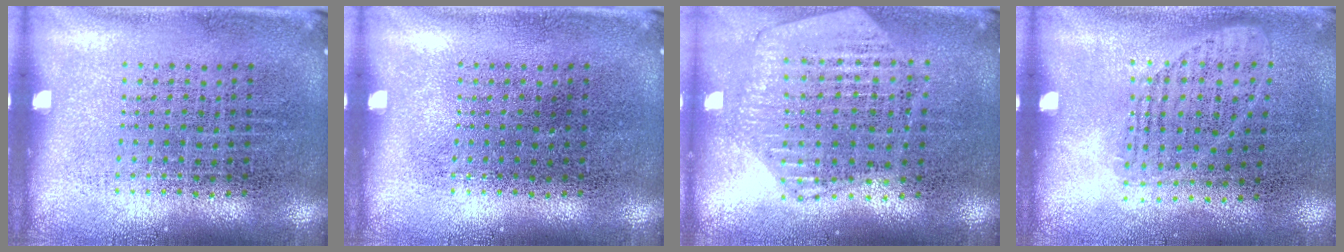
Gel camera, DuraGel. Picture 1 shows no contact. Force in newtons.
{"total": 0.0}
{"total": 1.2, "press": 1.2, "slide": 0.2}
{"total": 0.9, "press": 0.8, "slide": 0.5}